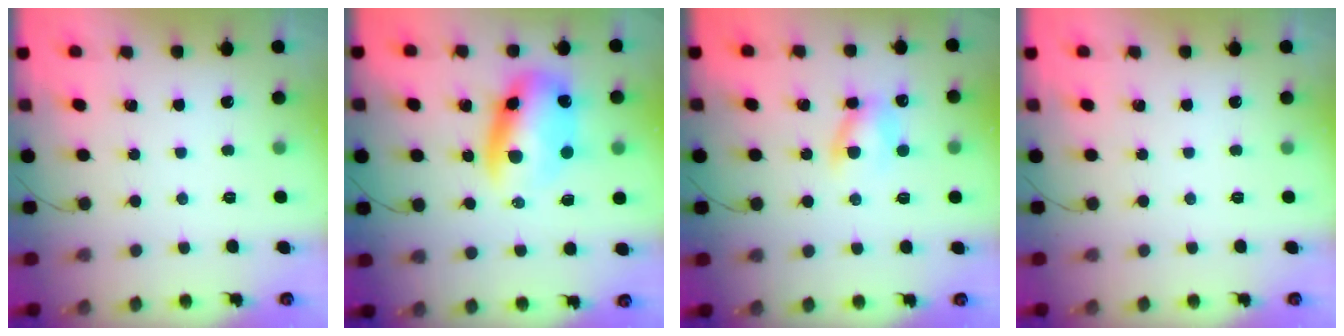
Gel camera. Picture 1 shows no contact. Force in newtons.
{"total": 11.5, "press": 11.2, "slide": 2.7}
{"total": 6.9, "press": 6.8, "slide": 1.4}
{"total": 0.0}